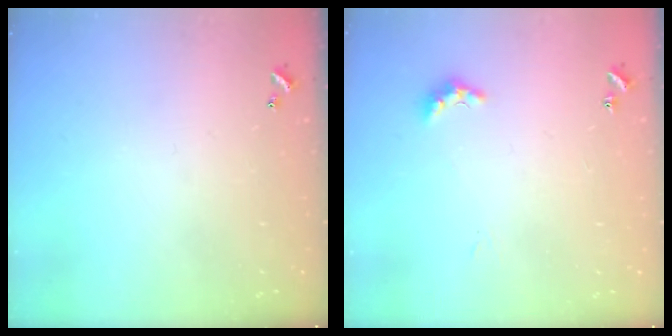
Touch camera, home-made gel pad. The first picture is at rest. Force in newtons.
{"total": 3.7, "press": 3.6, "slide": 0.6}